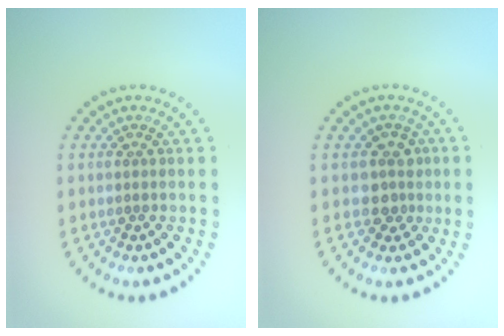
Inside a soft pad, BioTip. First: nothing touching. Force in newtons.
{"total": 2.2, "press": 1.8, "slide": 1.2}